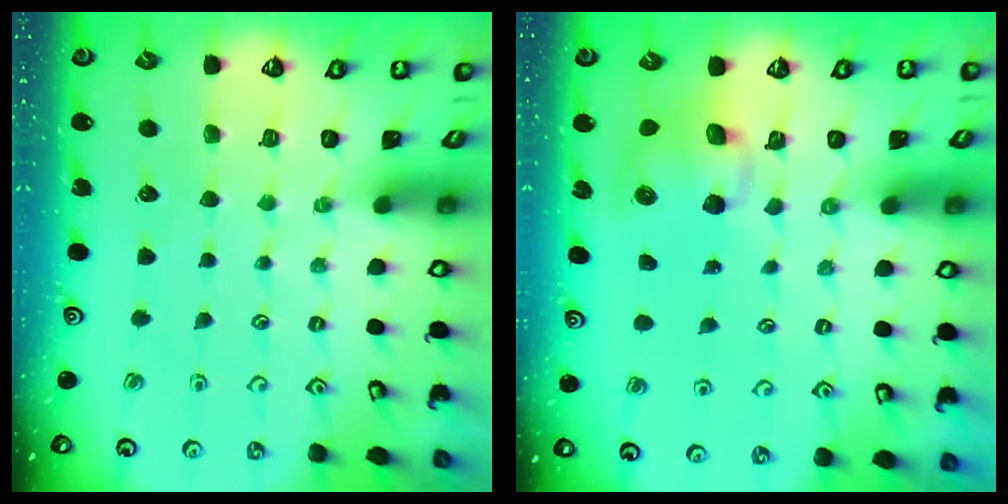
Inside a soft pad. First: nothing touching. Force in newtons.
{"total": 8.6, "press": 8.5, "slide": 1.5}